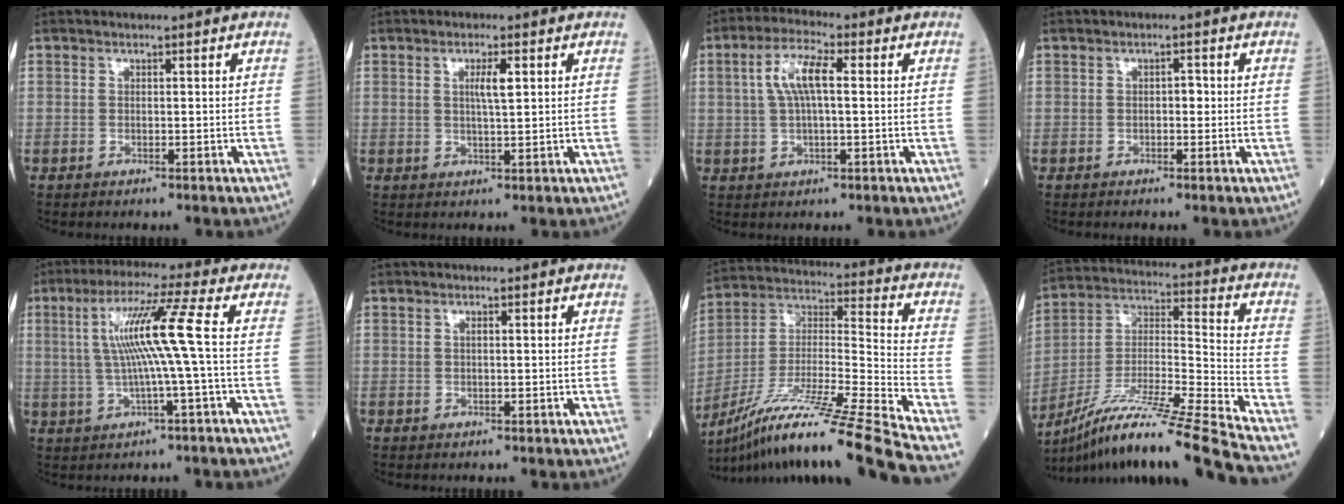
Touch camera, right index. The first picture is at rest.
{"total": 3.4, "force": [0.8, 0.9, 3.2], "torque": [-0.058, 0.004, 0.013]}
{"total": 6.7, "force": [1.3, 1.7, 6.3], "torque": [-0.134, 0.018, 0.024]}
{"total": 1.2, "force": [-0.1, 0.7, 1.0], "torque": [-0.010, 0.004, -0.004]}
{"total": 9.4, "force": [0.6, -1.5, 9.2], "torque": [-0.176, 0.017, 0.015]}
{"total": 0.6, "force": [0.1, 0.2, 0.5], "torque": [-0.012, 0.001, 0.002]}
{"total": 25.9, "force": [-20.7, -2.1, 15.5], "torque": [-0.246, -0.033, -0.364]}
{"total": 23.2, "force": [-19.0, -1.8, 13.3], "torque": [-0.219, -0.023, -0.339]}